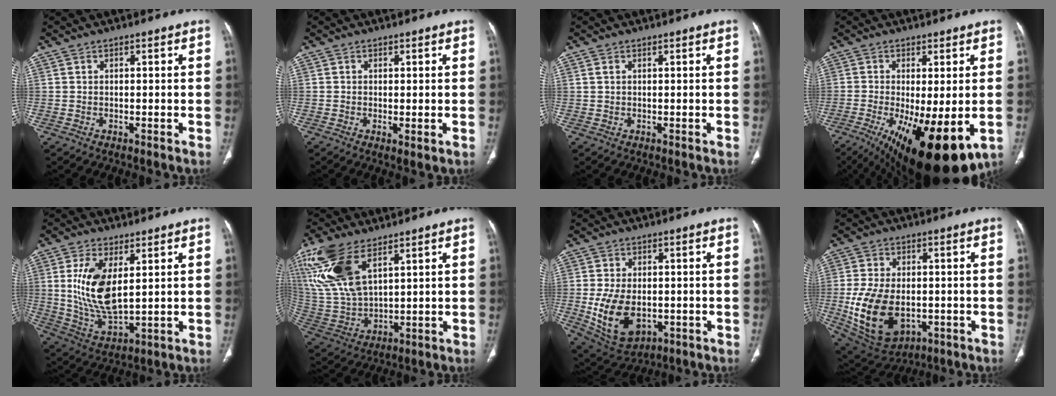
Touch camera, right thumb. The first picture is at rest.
{"total": 1.6, "force": [-0.2, 0.6, 1.5], "torque": [-0.034, -0.008, -0.002]}
{"total": 0.7, "force": [0.3, 0.4, 0.5], "torque": [-0.014, 0.010, 0.009]}
{"total": 18.9, "force": [-6.7, 6.6, 16.4], "torque": [-0.252, -0.032, -0.087]}
{"total": 13.0, "force": [2.9, 6.1, 11.0], "torque": [-0.217, -0.023, 0.069]}
{"total": 16.9, "force": [8.8, 7.9, 12.1], "torque": [-0.266, -0.022, 0.187]}
{"total": 12.4, "force": [-2.1, 7.9, 9.3], "torque": [-0.158, -0.003, -0.016]}
{"total": 16.5, "force": [-3.0, 10.6, 12.3], "torque": [-0.219, -0.004, -0.025]}